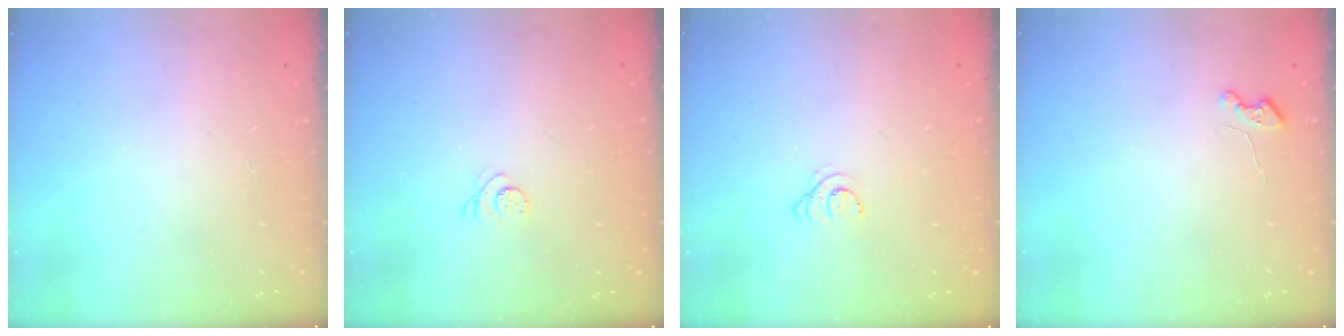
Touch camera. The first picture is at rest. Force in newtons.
{"total": 2.6, "press": 2.6, "slide": 0.3}
{"total": 3.9, "press": 3.9, "slide": 0.3}
{"total": 2.7, "press": 2.7, "slide": 0.4}